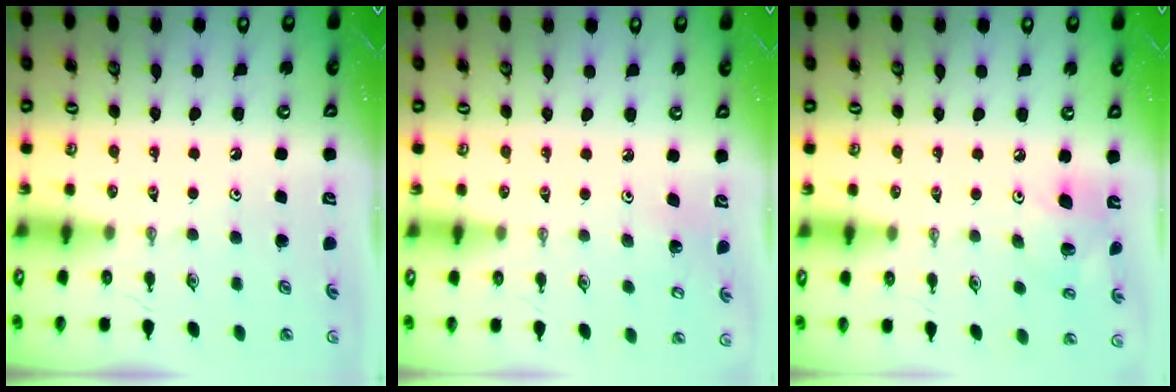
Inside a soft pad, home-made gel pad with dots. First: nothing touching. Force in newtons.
{"total": 3.1, "press": 3.1, "slide": 0.2}
{"total": 9.7, "press": 9.5, "slide": 2.0}